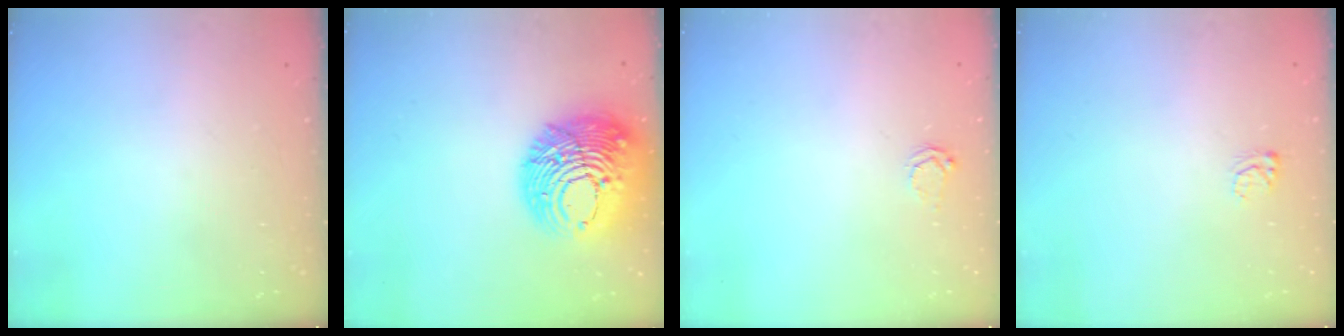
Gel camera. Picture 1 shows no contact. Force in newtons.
{"total": 19.1, "press": 19.0, "slide": 2.1}
{"total": 3.7, "press": 3.7, "slide": 0.5}
{"total": 3.9, "press": 3.8, "slide": 0.6}